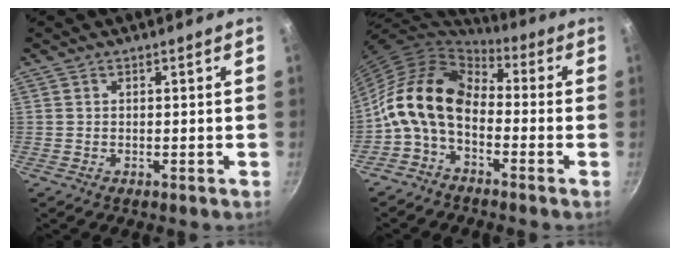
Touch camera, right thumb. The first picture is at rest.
{"total": 13.6, "force": [-1.7, 8.8, 10.3], "torque": [-0.176, 0.038, -0.052]}